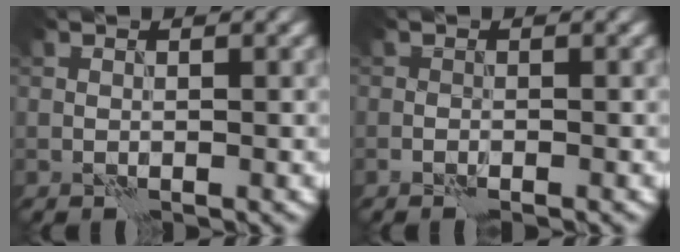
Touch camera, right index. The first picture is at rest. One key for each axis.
{"total": 0.8, "fx": -0.6, "fy": 0.2, "fz": 0.5, "tx": -0.008, "ty": 0.001, "tz": -0.012}